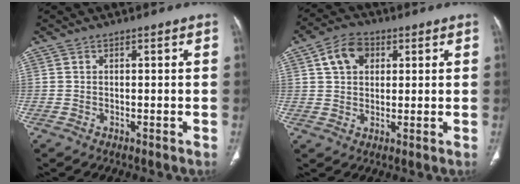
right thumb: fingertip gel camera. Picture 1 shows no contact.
{"total": 7.3, "force": [2.6, 5.3, 4.4], "torque": [-0.060, 0.005, 0.039]}